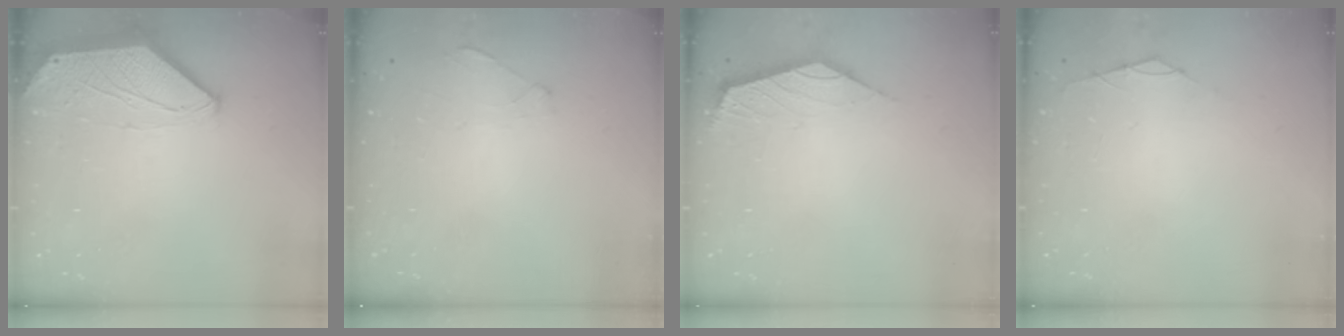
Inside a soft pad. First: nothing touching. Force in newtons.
{"total": 0.6, "press": 0.5, "slide": 0.2}
{"total": 2.6, "press": 2.5, "slide": 0.6}
{"total": 0.7, "press": 0.6, "slide": 0.4}